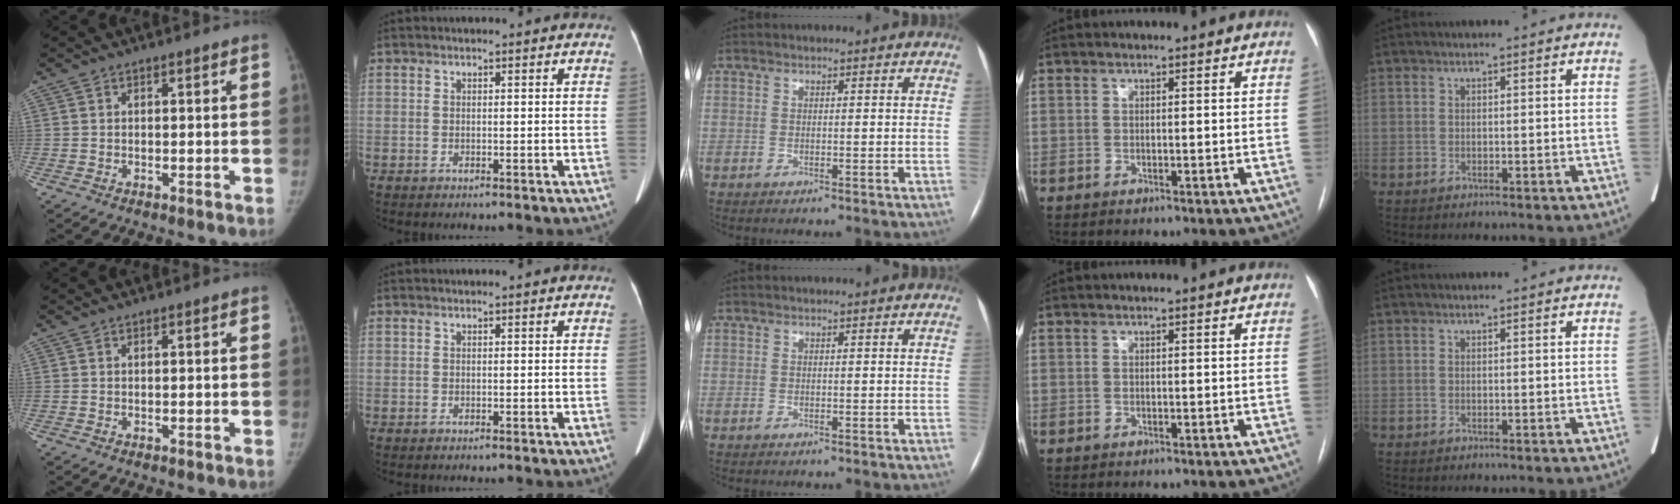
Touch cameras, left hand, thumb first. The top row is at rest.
{}